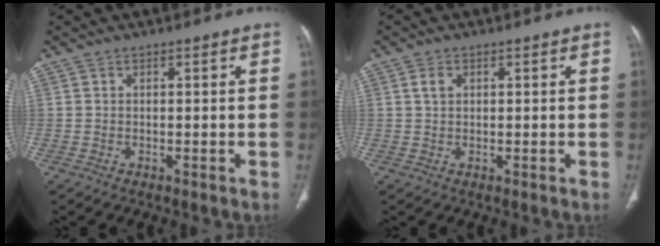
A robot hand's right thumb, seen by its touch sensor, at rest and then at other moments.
{"total": 1.9, "force": [0.6, 1.3, 1.2], "torque": [-0.022, 0.004, 0.012]}